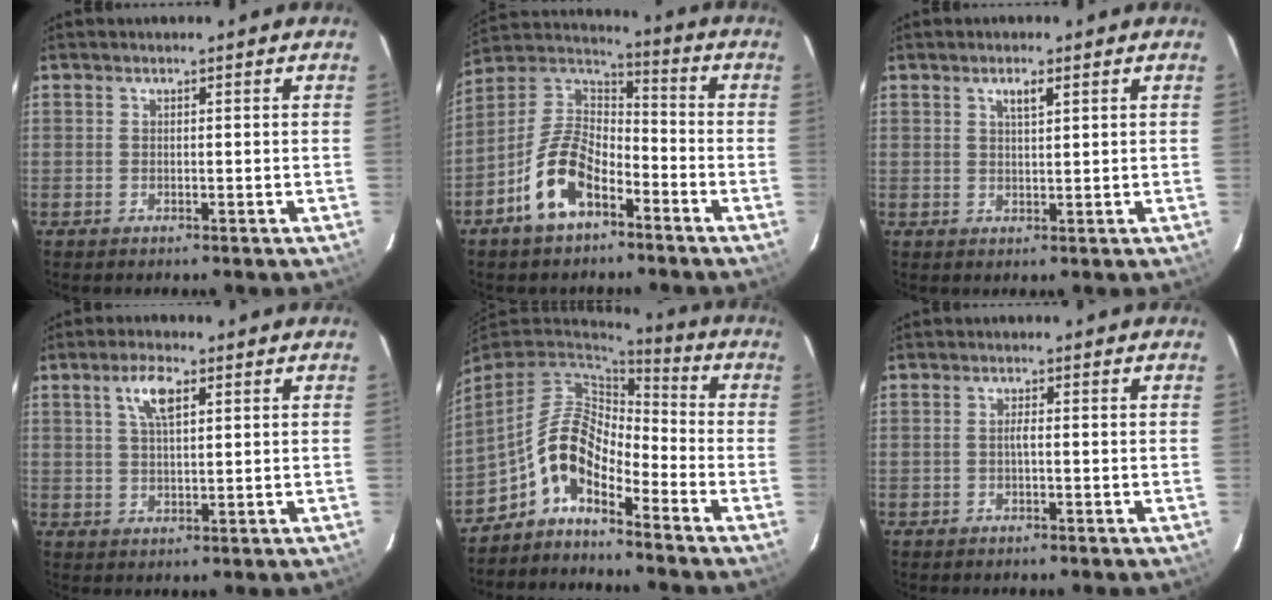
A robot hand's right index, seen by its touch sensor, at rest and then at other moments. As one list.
[{"total": 13.3, "force": [-7.1, 6.9, 8.9], "torque": [-0.187, 0.021, -0.130]}, {"total": 2.3, "force": [1.2, 0.5, 1.8], "torque": [-0.029, 0.003, 0.021]}, {"total": 5.2, "force": [2.3, 1.8, 4.3], "torque": [-0.081, 0.009, 0.043]}, {"total": 8.6, "force": [-5.0, 3.8, 5.9], "torque": [-0.115, 0.020, -0.105]}, {"total": 1.0, "force": [-0.3, 0.0, 1.0], "torque": [-0.018, 0.004, -0.007]}]